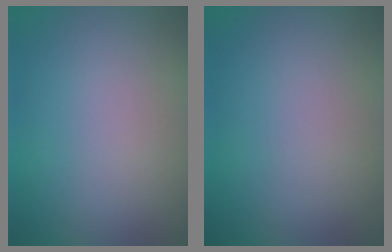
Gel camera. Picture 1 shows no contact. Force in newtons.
{"total": 0.0}